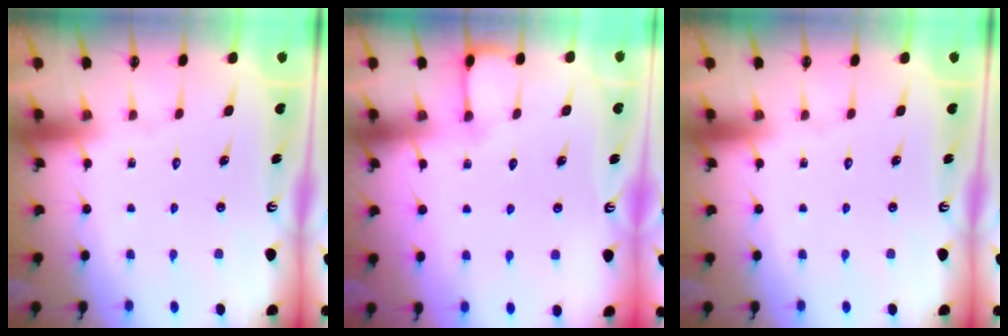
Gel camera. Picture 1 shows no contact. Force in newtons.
{"total": 5.7, "press": 5.6, "slide": 0.5}
{"total": 0.0}